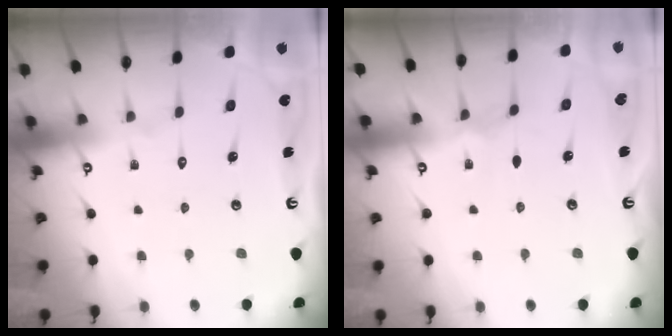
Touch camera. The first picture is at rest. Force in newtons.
{"total": 0.5, "press": 0.5, "slide": 0.2}